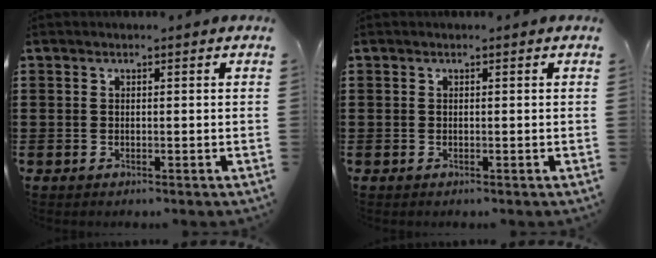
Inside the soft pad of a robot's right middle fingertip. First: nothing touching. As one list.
[{"total": 0.0}]